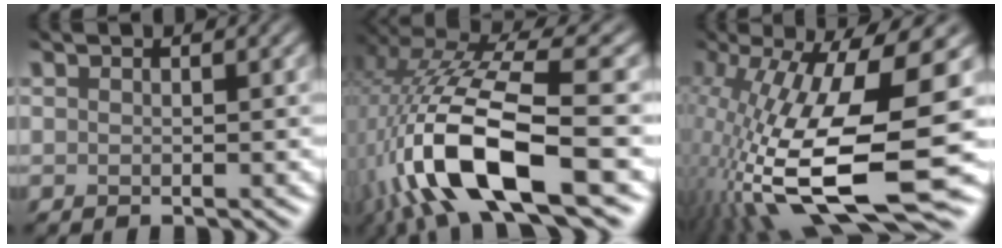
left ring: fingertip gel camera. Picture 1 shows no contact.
{"total": 12.7, "force": [-6.0, 3.6, 10.6], "torque": [-0.215, 0.002, -0.098]}
{"total": 14.6, "force": [-2.7, 4.4, 13.6], "torque": [-0.266, -0.009, -0.031]}